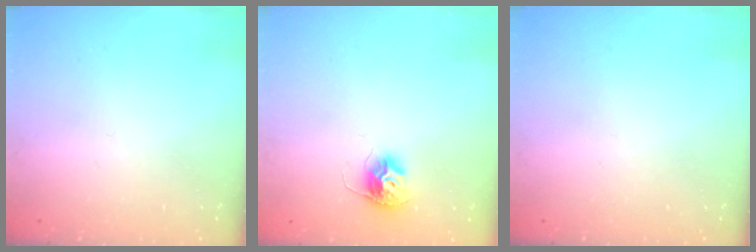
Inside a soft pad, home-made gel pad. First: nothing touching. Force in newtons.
{"total": 10.1, "press": 10.1, "slide": 0.7}
{"total": 0.0}